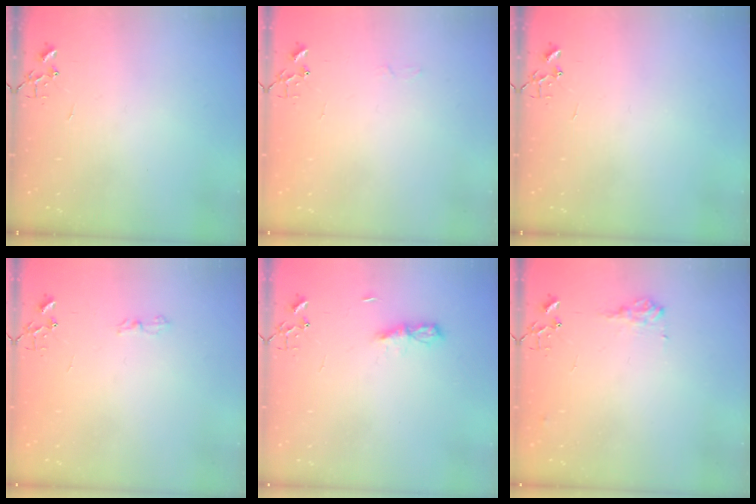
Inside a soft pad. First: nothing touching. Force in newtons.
{"total": 3.9, "press": 3.9, "slide": 0.4}
{"total": 0.0}
{"total": 5.4, "press": 5.4, "slide": 0.7}
{"total": 5.1, "press": 5.1, "slide": 0.6}
{"total": 9.8, "press": 9.7, "slide": 0.9}